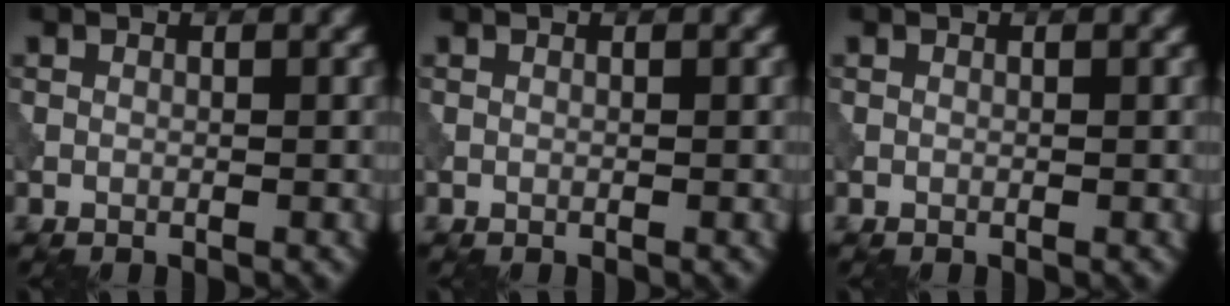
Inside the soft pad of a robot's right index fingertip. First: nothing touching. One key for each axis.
{"total": 0.0}
{"total": 0.0}